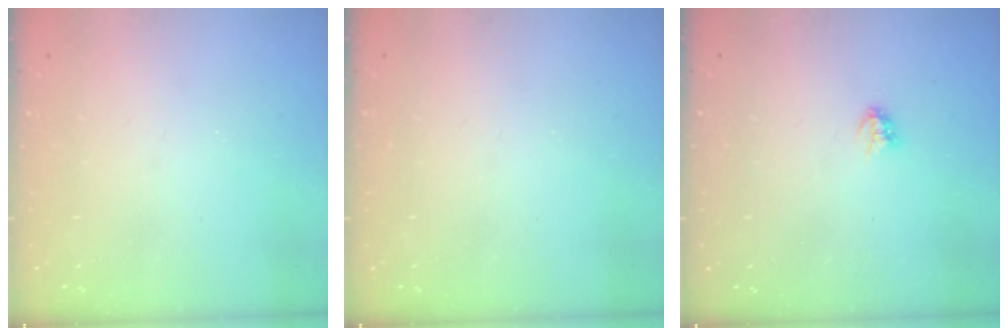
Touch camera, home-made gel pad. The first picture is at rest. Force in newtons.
{"total": 0.0}
{"total": 2.9, "press": 2.9, "slide": 0.3}